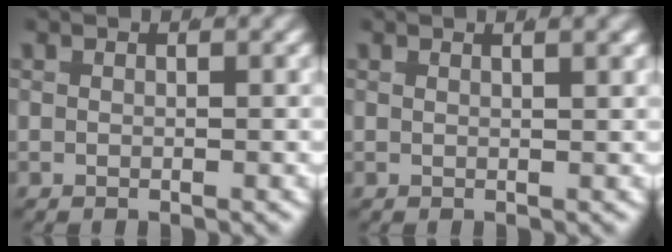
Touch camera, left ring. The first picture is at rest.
{"total": 1.6, "force": [1.1, 0.4, 1.0], "torque": [-0.008, 0.006, 0.014]}